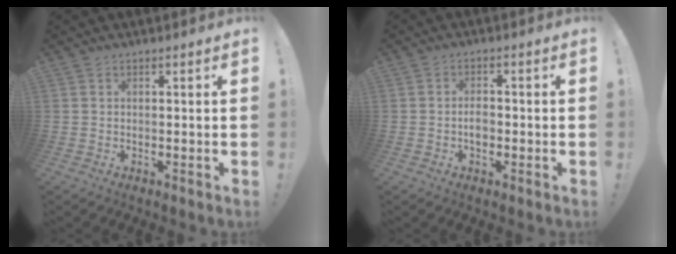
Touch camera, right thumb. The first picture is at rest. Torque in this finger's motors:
{"motor_torque": [0.53, 0.63, 0.05, -0.29, 0.02]}